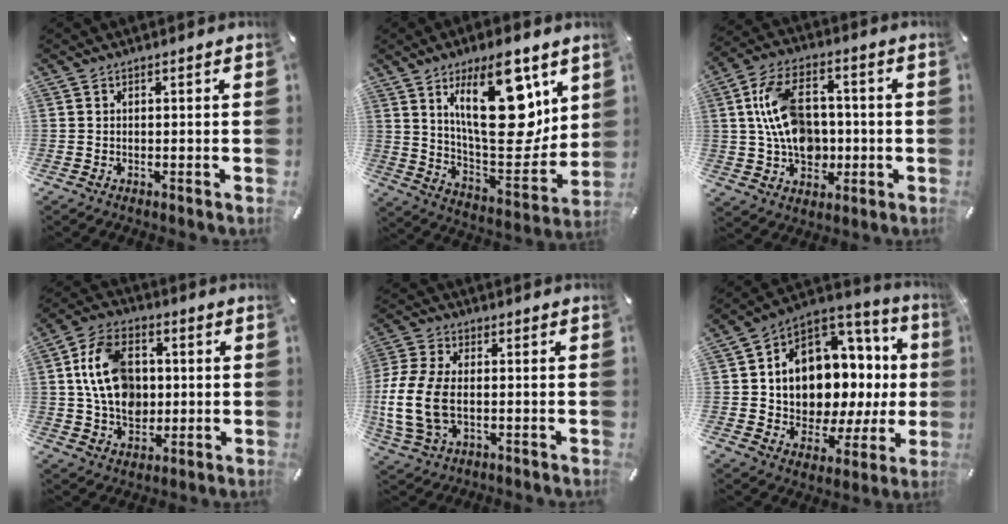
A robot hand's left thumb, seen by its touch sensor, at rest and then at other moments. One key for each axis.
{"total": 23.7, "fx": 10.7, "fy": 10.4, "fz": 18.5, "tx": -0.287, "ty": -0.064, "tz": 0.168}
{"total": 14.6, "fx": 0.6, "fy": 10.7, "fz": 9.9, "tx": -0.201, "ty": 0.018, "tz": 0.015}
{"total": 13.9, "fx": 1.1, "fy": 10.7, "fz": 8.9, "tx": -0.174, "ty": 0.016, "tz": 0.023}
{"total": 12.4, "fx": -1.5, "fy": 8.0, "fz": 9.3, "tx": -0.211, "ty": -0.002, "tz": -0.024}
{"total": 13.2, "fx": 3.1, "fy": 9.9, "fz": 8.1, "tx": -0.119, "ty": -0.064, "tz": 0.058}